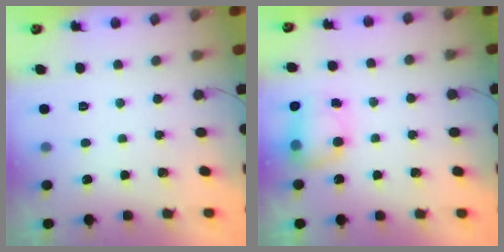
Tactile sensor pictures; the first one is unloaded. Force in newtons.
{"total": 7.7, "press": 7.7, "slide": 0.9}